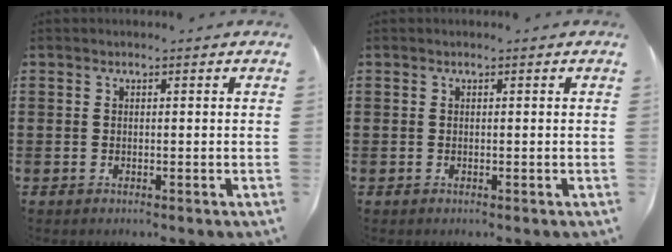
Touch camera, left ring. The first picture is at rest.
{"total": 0.0}